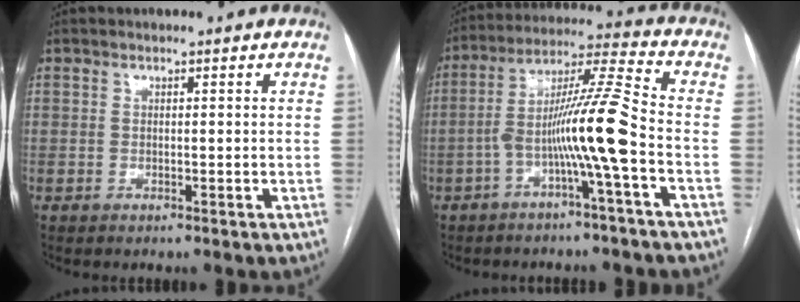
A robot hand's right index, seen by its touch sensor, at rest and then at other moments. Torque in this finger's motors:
{"motor_torque": [1.22, -0.58, 0.40, 0.21]}